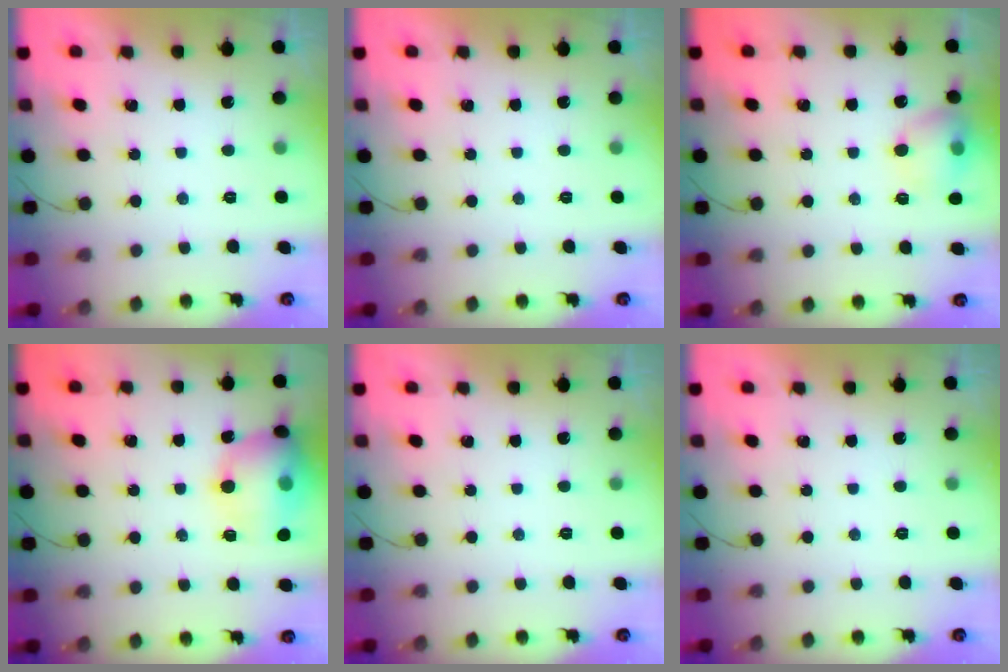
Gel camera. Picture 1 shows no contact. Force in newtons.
{"total": 0.0}
{"total": 10.0, "press": 9.9, "slide": 1.4}
{"total": 15.8, "press": 15.3, "slide": 3.7}
{"total": 0.0}
{"total": 0.0}